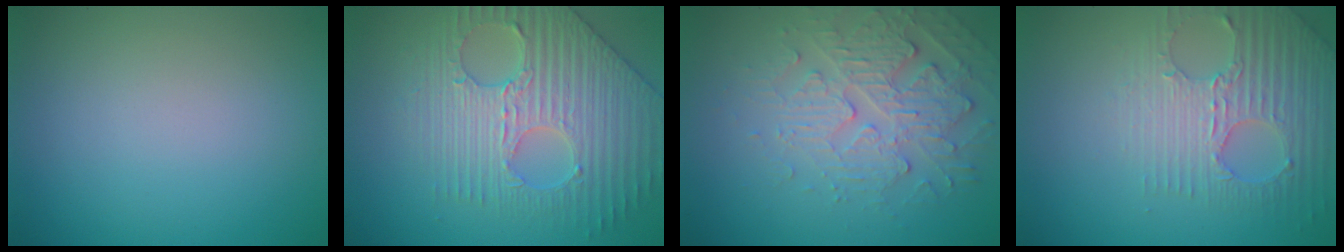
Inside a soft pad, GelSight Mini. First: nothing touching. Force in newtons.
{"total": 6.1, "press": 5.3, "slide": 2.9}
{"total": 4.0, "press": 3.6, "slide": 1.8}
{"total": 3.5, "press": 3.5, "slide": 0.6}